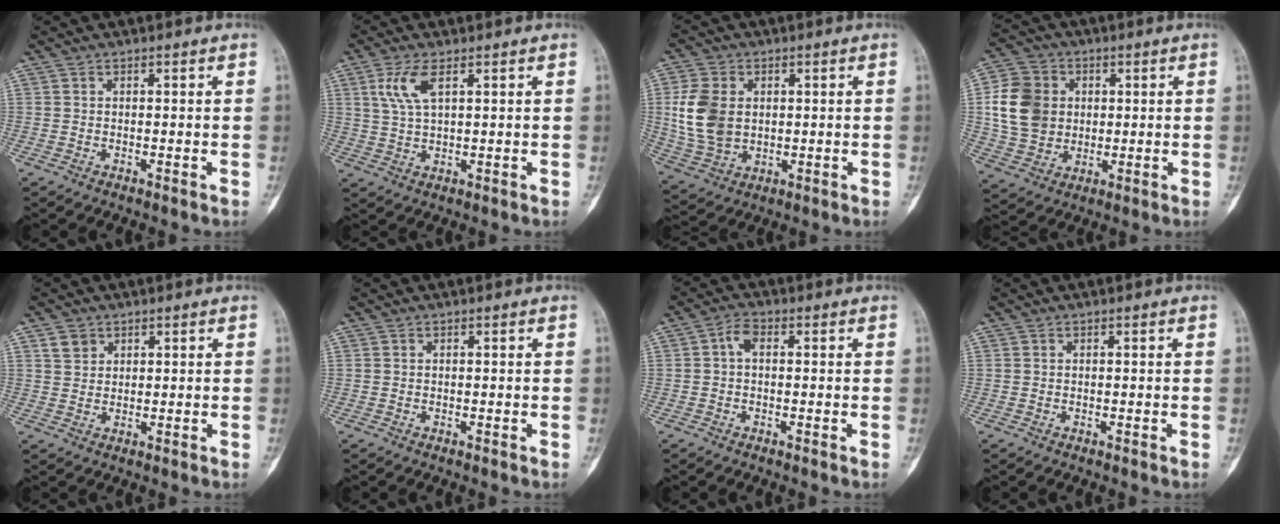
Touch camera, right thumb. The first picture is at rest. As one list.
[{"total": 5.8, "force": [2.4, 2.2, 4.8], "torque": [-0.111, -0.003, 0.055]}, {"total": 11.2, "force": [1.4, 8.1, 7.7], "torque": [-0.150, -0.004, 0.037]}, {"total": 12.6, "force": [1.5, 10.6, 6.7], "torque": [-0.109, 0.006, 0.031]}, {"total": 3.0, "force": [1.7, 2.3, 0.9], "torque": [-0.004, -0.007, 0.034]}, {"total": 0.0}, {"total": 2.9, "force": [0.1, 1.7, 2.3], "torque": [-0.035, 0.009, -0.004]}, {"total": 0.0}]